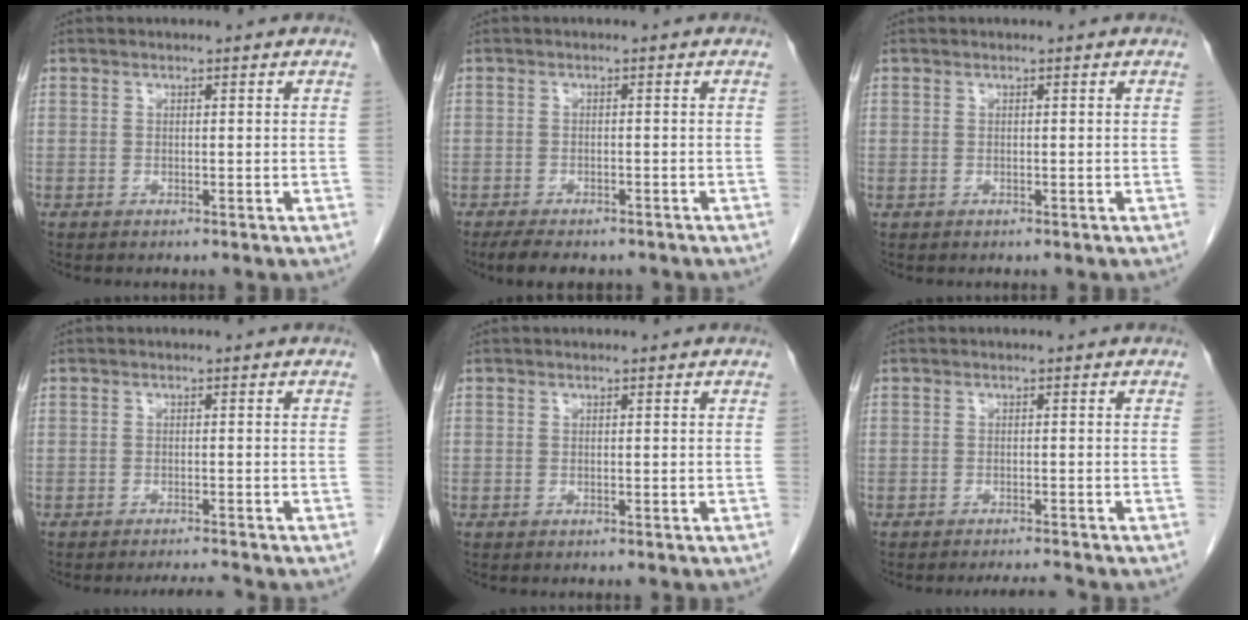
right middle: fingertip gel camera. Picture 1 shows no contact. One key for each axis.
{"total": 6.6, "fx": -5.3, "fy": 2.3, "fz": 3.1, "tx": -0.047, "ty": -0.010, "tz": -0.073}
{"total": 0.0}
{"total": 2.3, "fx": -2.1, "fy": -1.0, "fz": 0.2, "tx": -0.007, "ty": -0.013, "tz": -0.031}
{"total": 0.0}
{"total": 2.4, "fx": -2.1, "fy": -0.9, "fz": 0.3, "tx": -0.007, "ty": -0.013, "tz": -0.032}